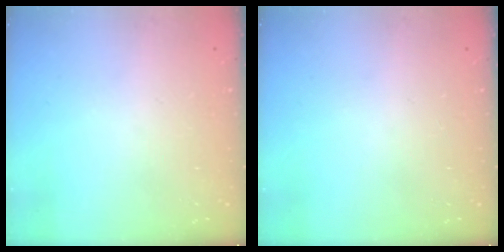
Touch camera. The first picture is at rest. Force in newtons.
{"total": 0.0}